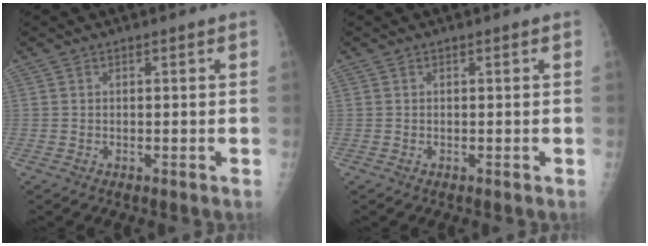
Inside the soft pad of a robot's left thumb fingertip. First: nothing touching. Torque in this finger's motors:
{"motor_torque": [0.01, -0.01, -0.01, -0.01, 0.00]}